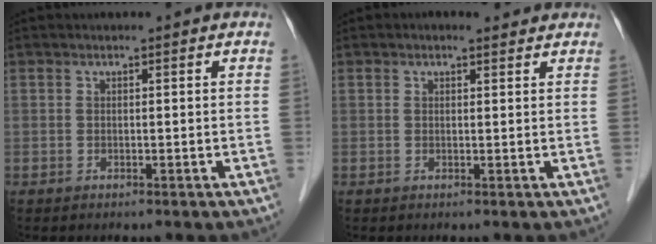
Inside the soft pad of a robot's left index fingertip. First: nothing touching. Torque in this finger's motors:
{"motor_torque": [1.06, -1.08, 0.38, 0.06]}